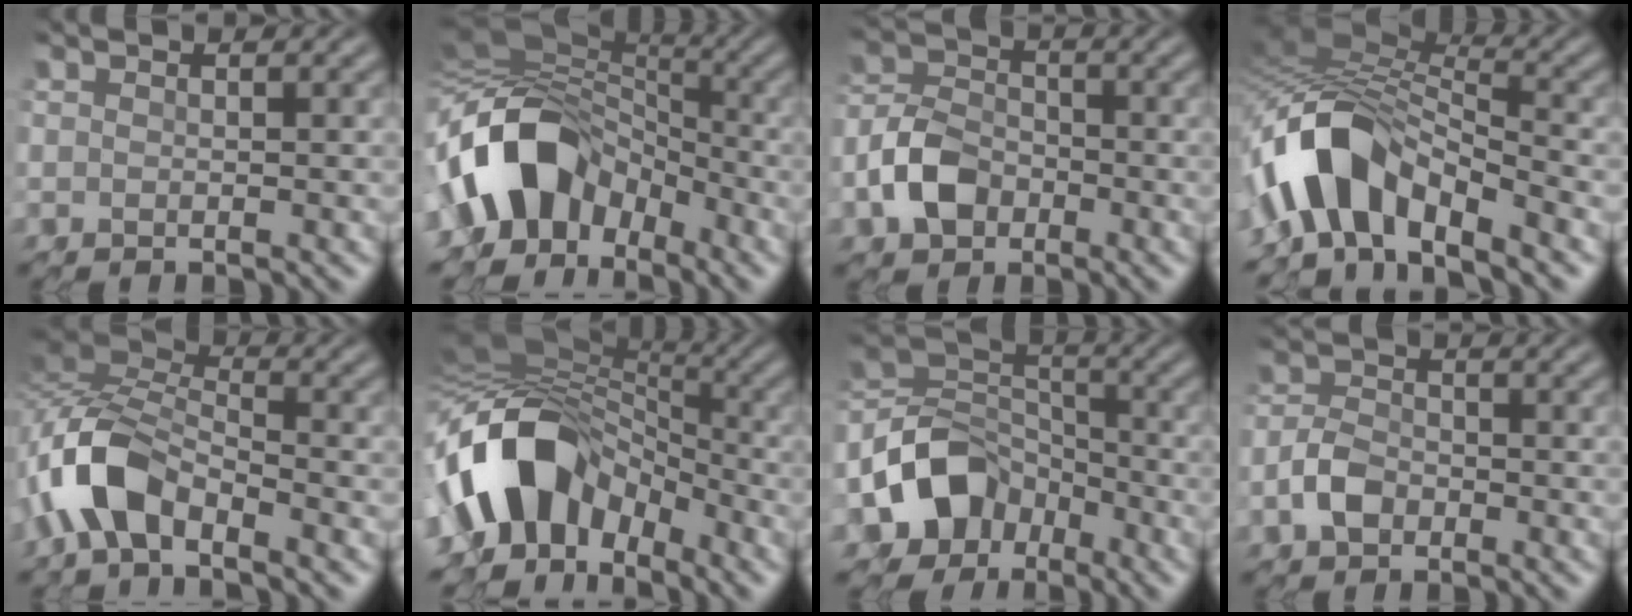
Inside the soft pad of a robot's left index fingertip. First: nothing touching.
{"total": 10.6, "force": [-4.7, 7.2, 6.2], "torque": [-0.122, 0.004, -0.097]}
{"total": 4.4, "force": [-2.6, 2.7, 2.3], "torque": [-0.058, 0.005, -0.055]}
{"total": 7.0, "force": [-4.1, 2.6, 5.1], "torque": [-0.095, 0.012, -0.085]}
{"total": 6.0, "force": [-4.0, 2.2, 3.8], "torque": [-0.083, 0.008, -0.091]}
{"total": 11.5, "force": [-4.8, 8.0, 6.7], "torque": [-0.133, 0.011, -0.101]}
{"total": 7.0, "force": [-4.4, 4.7, 2.7], "torque": [-0.047, 0.001, -0.086]}
{"total": 2.6, "force": [-1.8, 1.3, 1.4], "torque": [-0.037, 0.006, -0.037]}